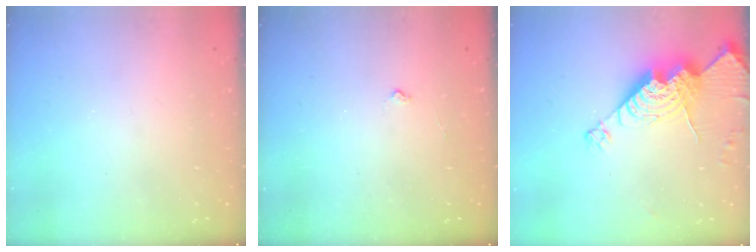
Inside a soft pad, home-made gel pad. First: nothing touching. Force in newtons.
{"total": 3.0, "press": 3.0, "slide": 0.3}
{"total": 17.2, "press": 17.2, "slide": 1.7}